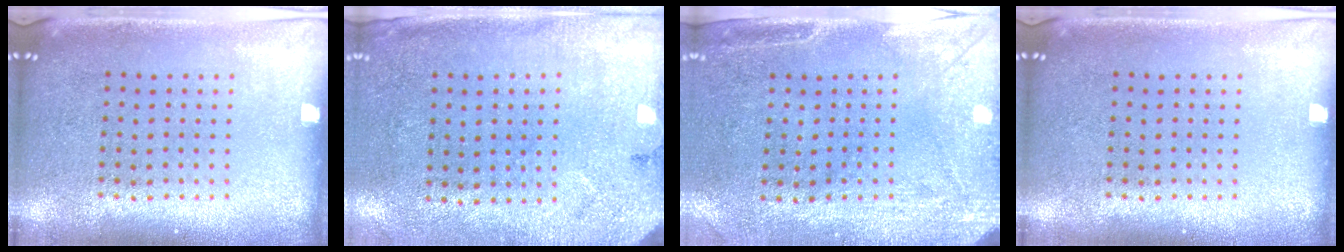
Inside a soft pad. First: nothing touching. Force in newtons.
{"total": 2.7, "press": 2.2, "slide": 1.6}
{"total": 3.0, "press": 2.3, "slide": 1.8}
{"total": 0.0}